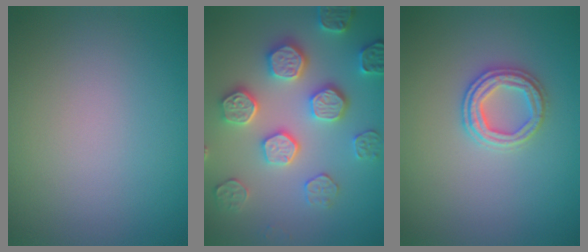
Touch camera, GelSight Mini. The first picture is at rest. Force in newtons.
{"total": 5.3, "press": 5.1, "slide": 1.6}
{"total": 2.7, "press": 2.7, "slide": 0.3}